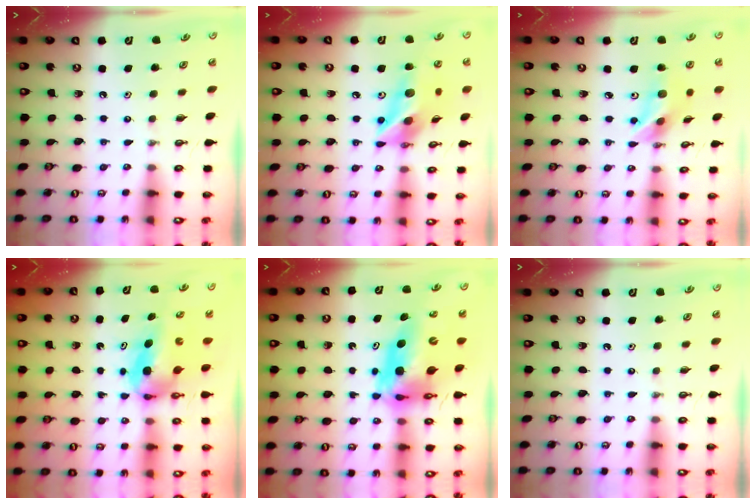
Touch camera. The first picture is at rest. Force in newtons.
{"total": 14.7, "press": 14.7, "slide": 1.3}
{"total": 12.5, "press": 12.0, "slide": 3.2}
{"total": 5.6, "press": 5.1, "slide": 2.3}
{"total": 14.1, "press": 14.0, "slide": 1.6}
{"total": 0.0}